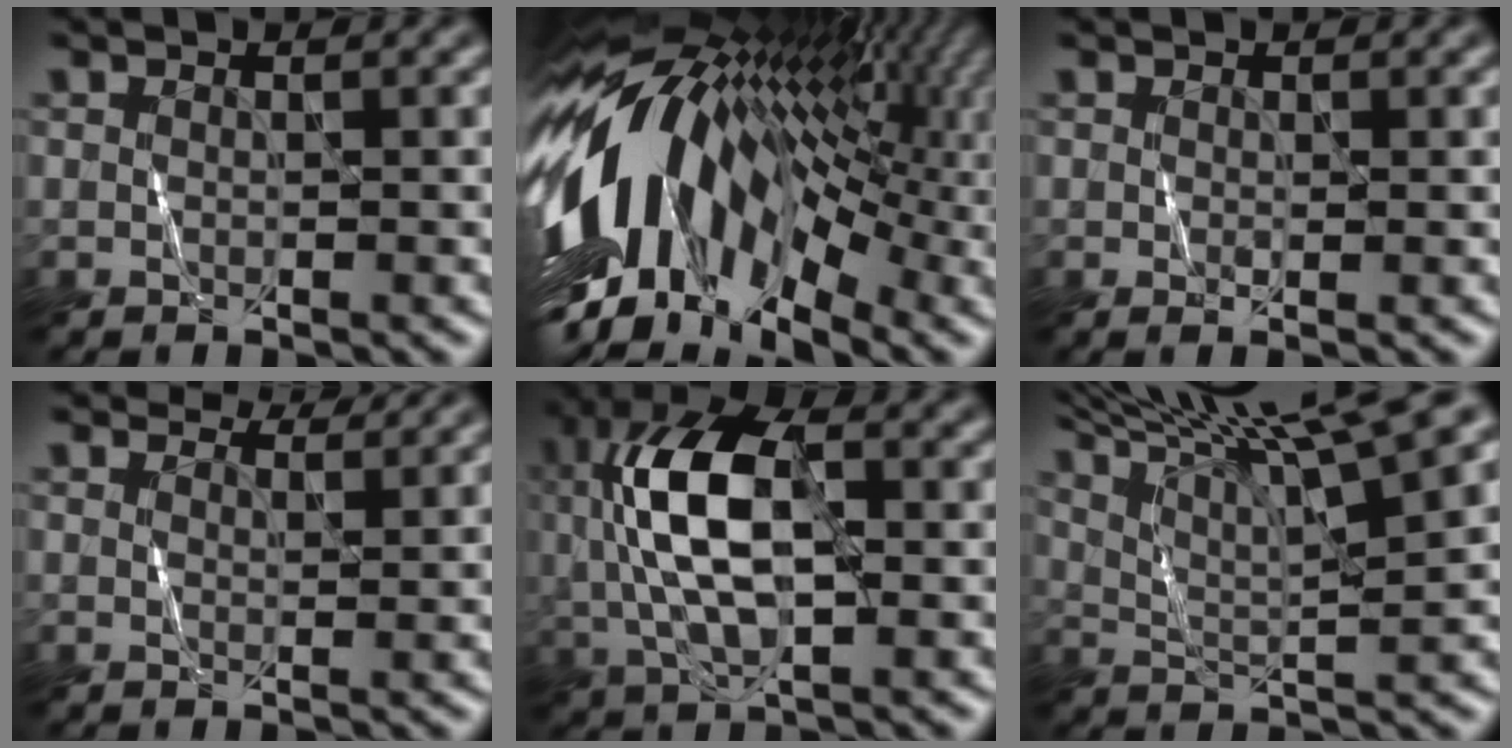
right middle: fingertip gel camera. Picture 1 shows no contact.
{"total": 17.5, "force": [-1.0, 10.4, 14.1], "torque": [-0.262, 0.012, -0.031]}
{"total": 0.6, "force": [0.0, 0.1, 0.6], "torque": [-0.012, -0.002, 0.000]}
{"total": 4.1, "force": [4.0, 0.4, 0.7], "torque": [-0.021, 0.002, 0.045]}
{"total": 9.4, "force": [0.6, 4.3, 8.4], "torque": [-0.175, 0.017, 0.007]}
{"total": 13.3, "force": [9.4, 2.4, 9.1], "torque": [-0.149, 0.028, 0.117]}